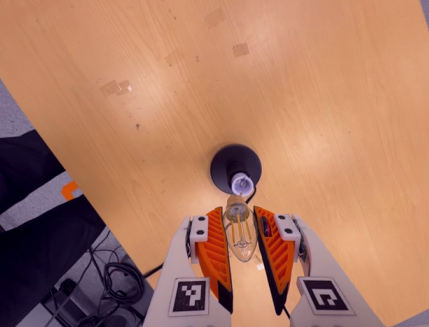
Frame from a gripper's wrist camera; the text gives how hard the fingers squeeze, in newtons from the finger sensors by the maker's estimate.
{"total": 11.9, "left": 12.3, "right": 11.5}